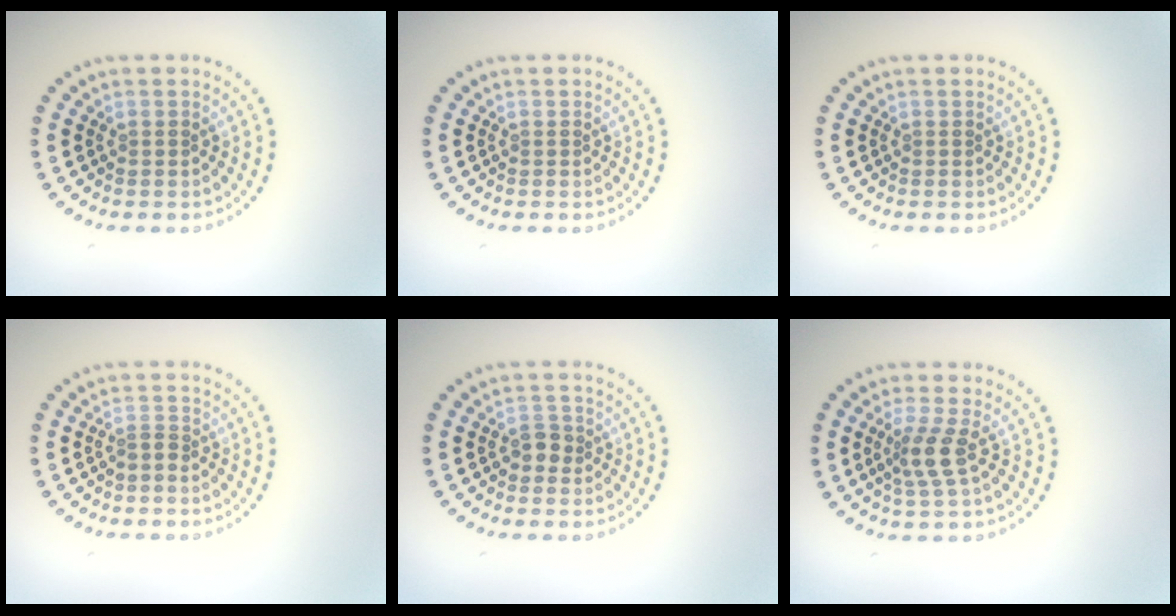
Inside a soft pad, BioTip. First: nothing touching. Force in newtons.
{"total": 0.0}
{"total": 0.0}
{"total": 1.1, "press": 0.6, "slide": 0.9}
{"total": 1.5, "press": 1.4, "slide": 0.5}
{"total": 2.7, "press": 2.0, "slide": 1.7}